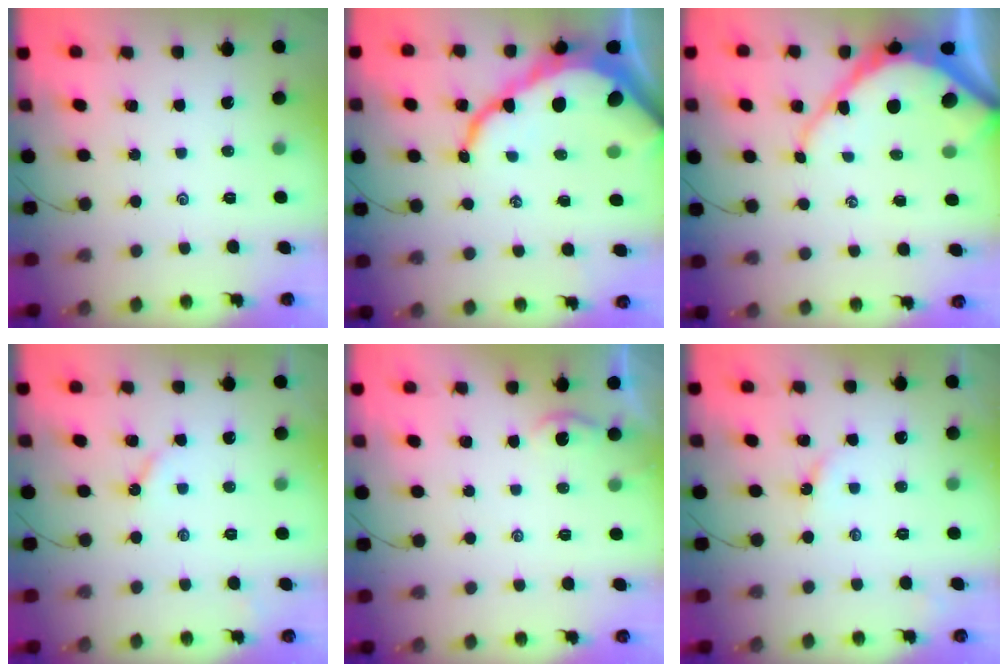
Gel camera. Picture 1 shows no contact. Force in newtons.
{"total": 18.3, "press": 18.2, "slide": 2.1}
{"total": 10.9, "press": 10.9, "slide": 1.2}
{"total": 2.6, "press": 2.6, "slide": 0.4}
{"total": 0.6, "press": 0.6, "slide": 0.2}
{"total": 2.1, "press": 2.1, "slide": 0.3}